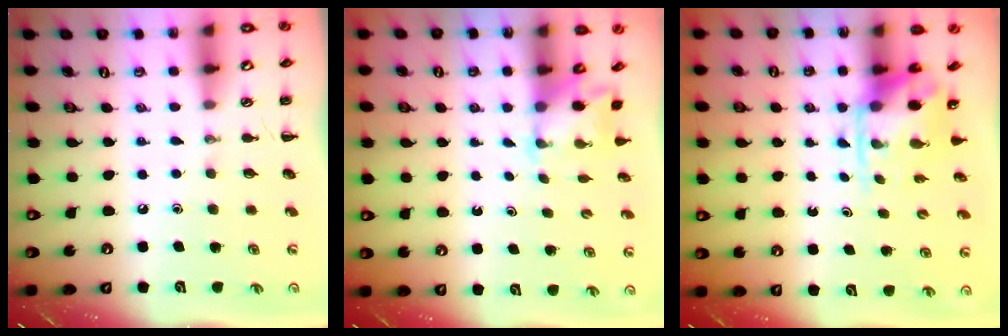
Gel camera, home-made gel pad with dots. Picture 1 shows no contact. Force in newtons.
{"total": 2.0, "press": 1.9, "slide": 0.6}
{"total": 3.7, "press": 3.7, "slide": 0.8}